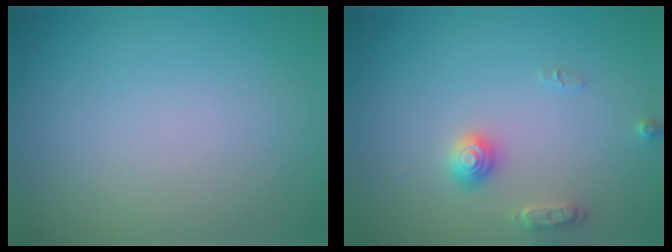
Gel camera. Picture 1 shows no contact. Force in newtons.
{"total": 2.2, "press": 2.2, "slide": 0.1}